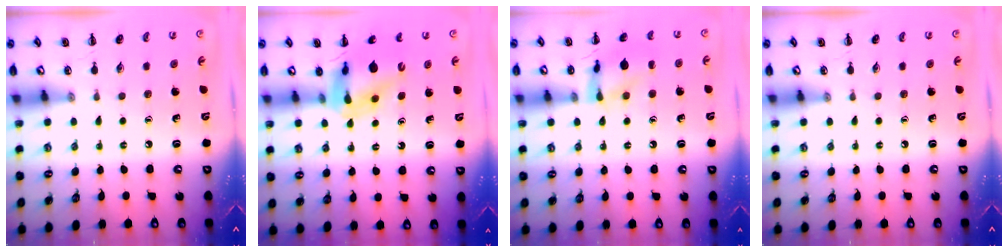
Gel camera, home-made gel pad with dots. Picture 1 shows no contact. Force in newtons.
{"total": 12.4, "press": 11.9, "slide": 3.5}
{"total": 12.3, "press": 12.2, "slide": 0.9}
{"total": 0.0}